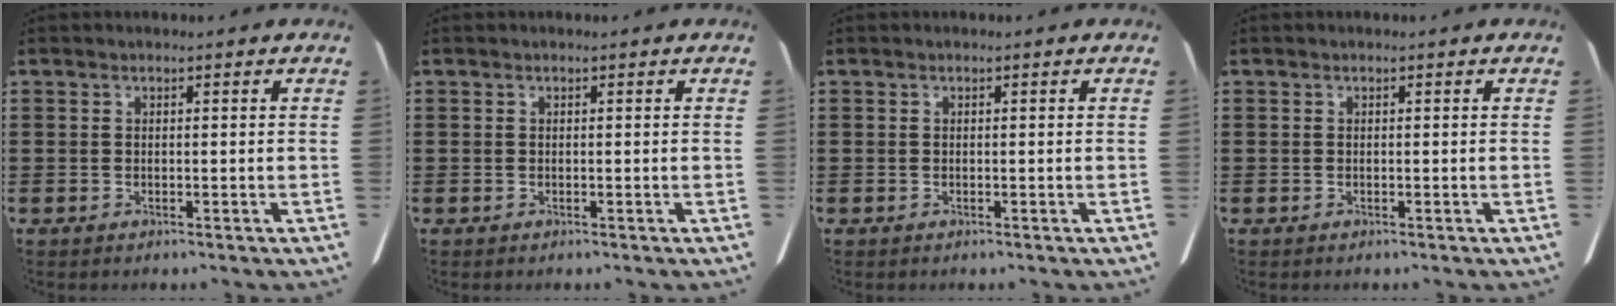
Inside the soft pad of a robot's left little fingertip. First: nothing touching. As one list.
[{"total": 0.0}, {"total": 0.0}, {"total": 0.0}]